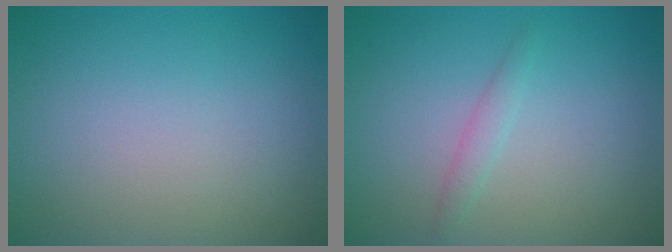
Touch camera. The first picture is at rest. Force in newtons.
{"total": 1.1, "press": 1.1, "slide": 0.0}